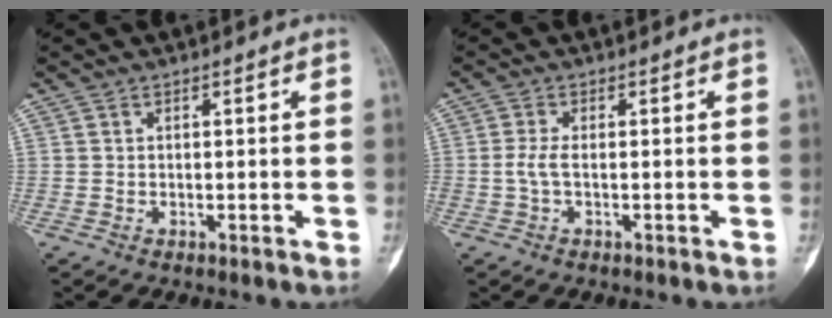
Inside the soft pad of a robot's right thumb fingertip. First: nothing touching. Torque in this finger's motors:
{"motor_torque": [-0.03, 0.18, 0.53, -0.01, 0.07]}